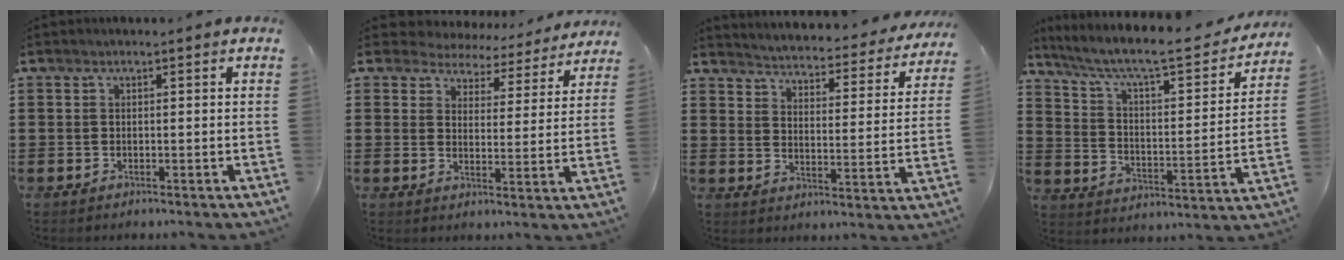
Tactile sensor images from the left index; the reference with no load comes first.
{"total": 4.7, "force": [4.6, 1.1, -0.1], "torque": [-0.020, -0.034, 0.077]}
{"total": 3.5, "force": [3.4, -0.3, 0.4], "torque": [-0.030, -0.037, 0.051]}
{"total": 7.8, "force": [6.2, 0.7, 4.8], "torque": [-0.116, -0.044, 0.098]}